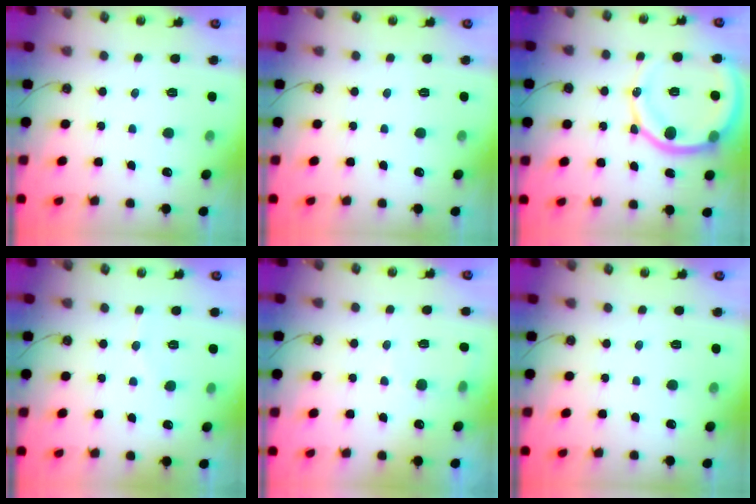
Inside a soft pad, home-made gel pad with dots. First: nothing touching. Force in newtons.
{"total": 0.0}
{"total": 15.7, "press": 15.5, "slide": 1.8}
{"total": 3.2, "press": 3.2, "slide": 0.6}
{"total": 4.4, "press": 4.3, "slide": 1.2}
{"total": 0.0}